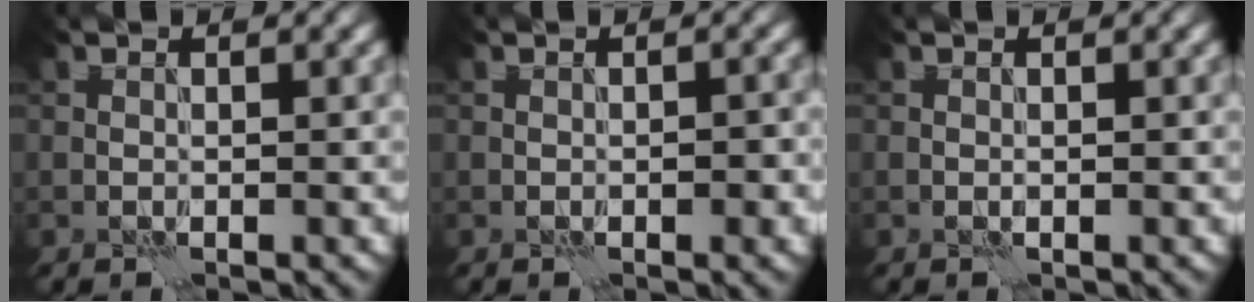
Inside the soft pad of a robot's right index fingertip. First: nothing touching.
{"total": 1.4, "force": [-0.4, 0.4, 1.3], "torque": [-0.020, 0.003, -0.007]}
{"total": 0.0}